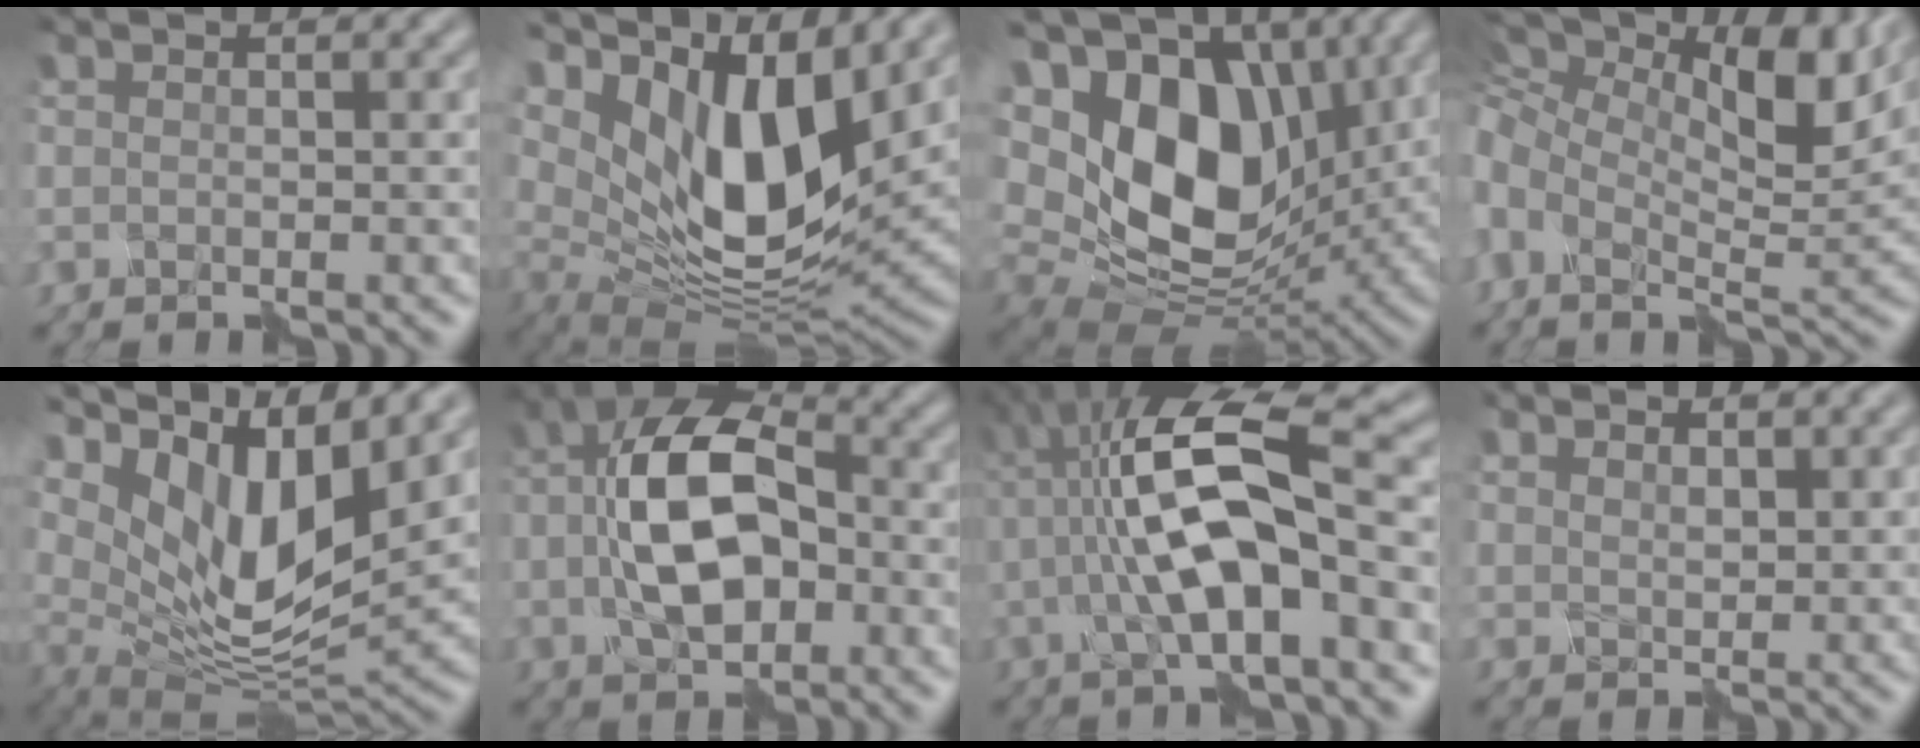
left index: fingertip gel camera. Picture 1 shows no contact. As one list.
[{"total": 12.4, "force": [6.0, 5.7, 9.2], "torque": [-0.174, -0.005, 0.128]}, {"total": 15.8, "force": [3.9, 10.6, 11.0], "torque": [-0.205, 0.012, 0.081]}, {"total": 13.0, "force": [5.1, 5.9, 10.5], "torque": [-0.198, 0.017, 0.086]}, {"total": 10.5, "force": [5.5, 4.5, 7.7], "torque": [-0.146, -0.008, 0.117]}, {"total": 9.2, "force": [-0.5, 5.3, 7.4], "torque": [-0.143, 0.017, -0.011]}, {"total": 10.4, "force": [0.4, 3.3, 9.9], "torque": [-0.176, 0.024, 0.008]}, {"total": 1.8, "force": [1.6, 0.8, 0.1], "torque": [-0.001, -0.001, 0.043]}]